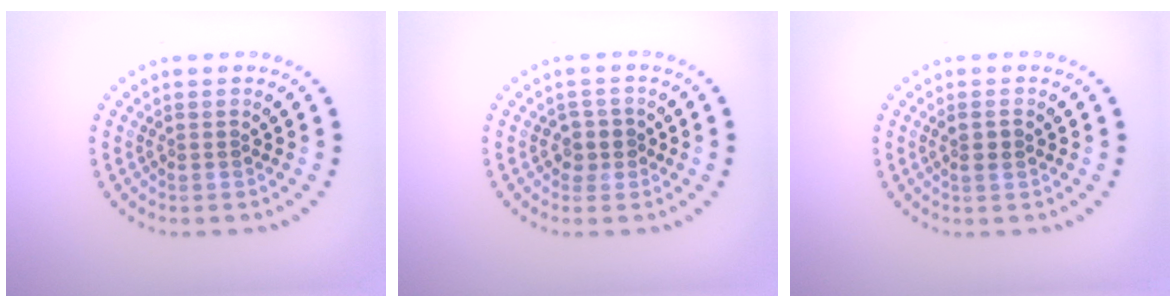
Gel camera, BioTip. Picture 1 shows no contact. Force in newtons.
{"total": 1.7, "press": 1.4, "slide": 1.0}
{"total": 1.3, "press": 1.3, "slide": 0.3}